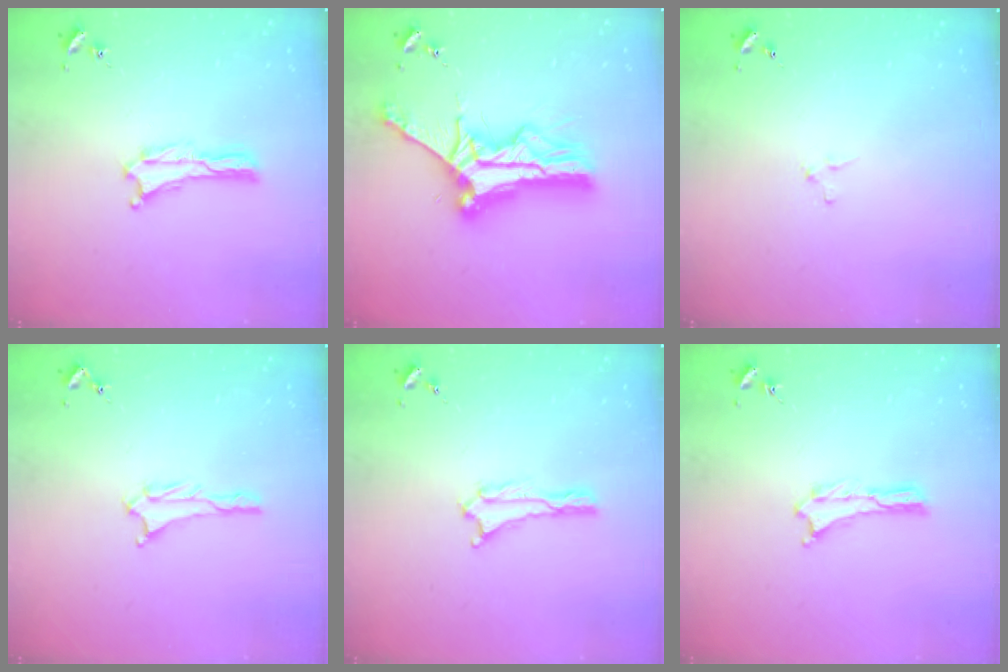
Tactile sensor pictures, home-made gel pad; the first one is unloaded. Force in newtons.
{"total": 11.9, "press": 11.9, "slide": 1.0}
{"total": 2.0, "press": 2.0, "slide": 0.2}
{"total": 0.8, "press": 0.8, "slide": 0.1}
{"total": 0.0}
{"total": 0.0}